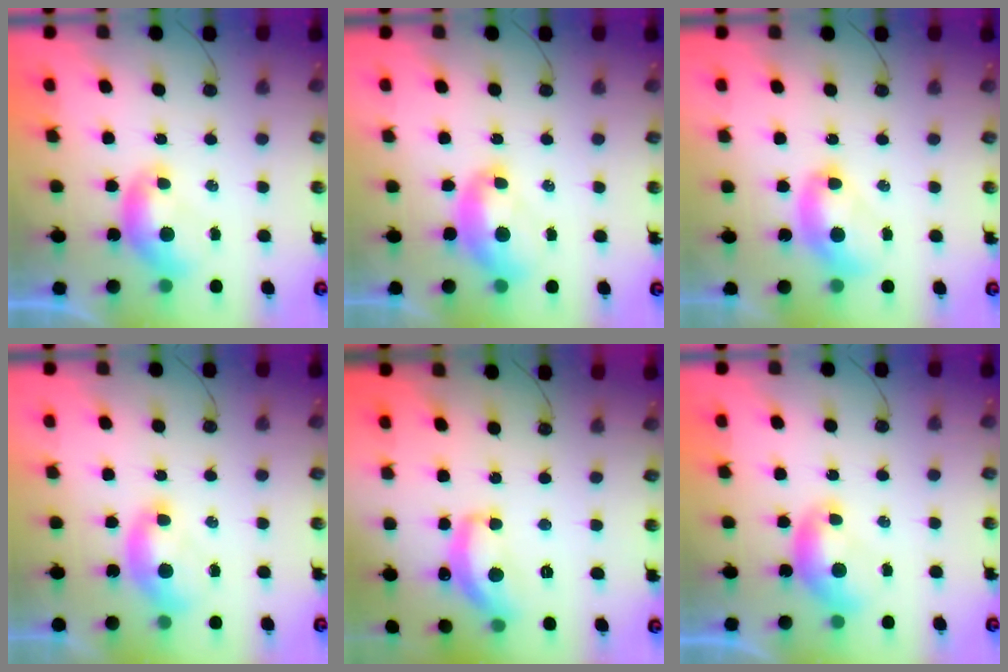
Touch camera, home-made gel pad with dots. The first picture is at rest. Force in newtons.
{"total": 2.1, "press": 2.0, "slide": 0.6}
{"total": 2.7, "press": 2.7, "slide": 0.1}
{"total": 1.5, "press": 1.3, "slide": 0.7}
{"total": 8.6, "press": 8.6, "slide": 0.9}
{"total": 0.0}